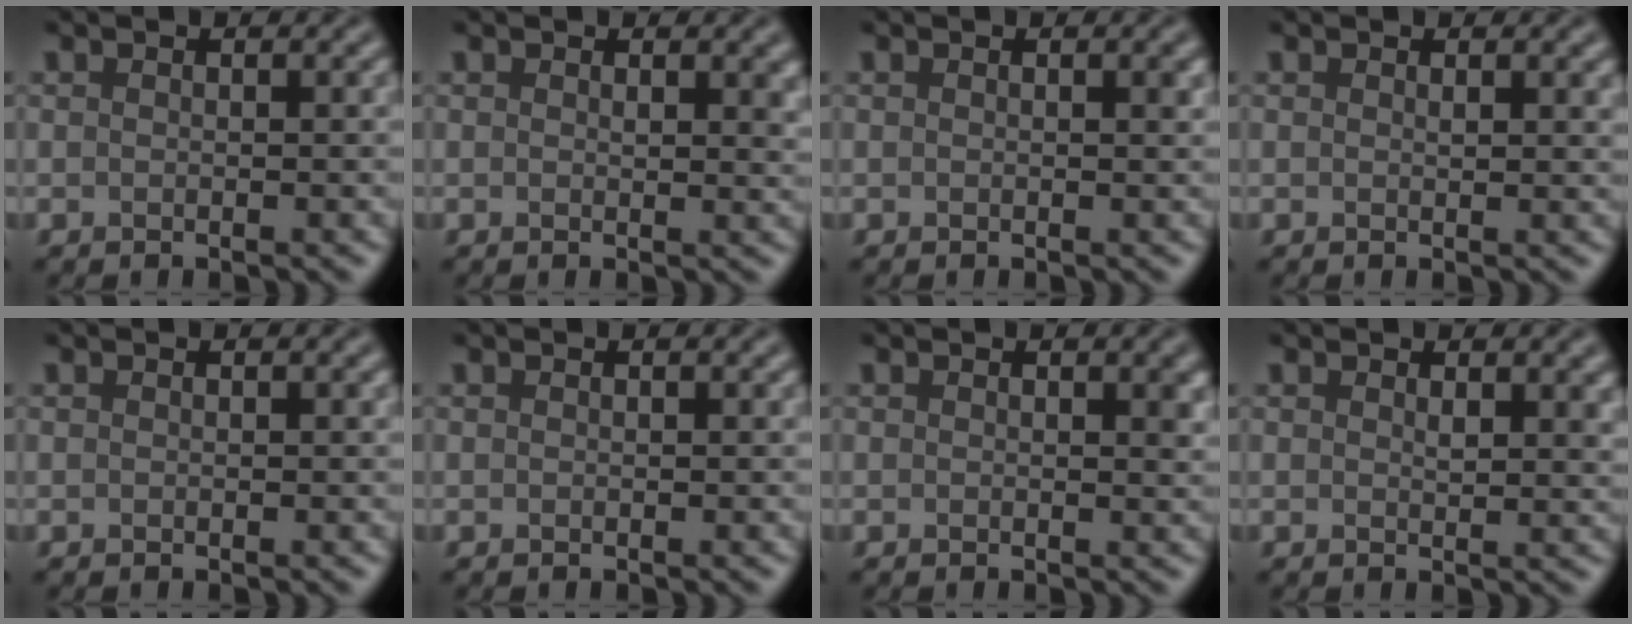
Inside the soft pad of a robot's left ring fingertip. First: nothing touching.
{"total": 1.6, "force": [0.7, 0.7, 1.3], "torque": [-0.009, -0.003, 0.012]}
{"total": 0.6, "force": [0.2, 0.1, 0.5], "torque": [-0.003, 0.000, 0.002]}
{"total": 0.6, "force": [0.4, 0.1, 0.4], "torque": [-0.004, -0.005, 0.007]}
{"total": 0.0}
{"total": 0.0}
{"total": 1.0, "force": [0.4, 0.3, 0.9], "torque": [-0.007, -0.003, 0.006]}
{"total": 1.5, "force": [0.8, 0.5, 1.1], "torque": [-0.013, -0.004, 0.015]}